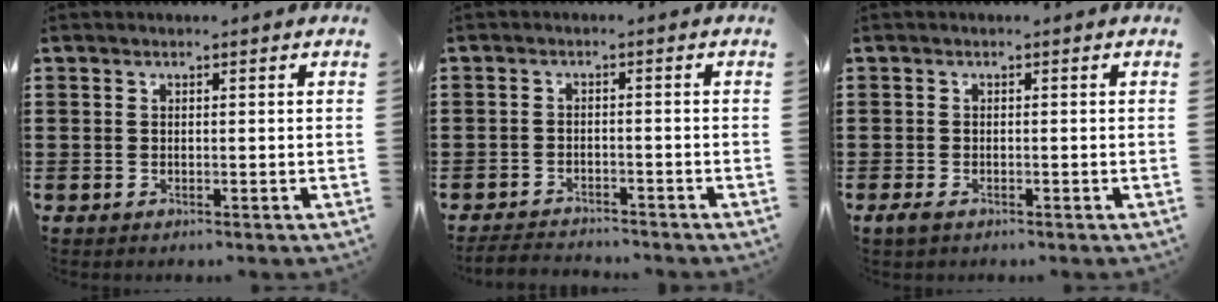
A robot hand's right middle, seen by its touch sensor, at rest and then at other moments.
{"total": 2.8, "force": [-2.8, 0.2, 0.2], "torque": [-0.010, -0.004, -0.059]}
{"total": 1.1, "force": [-0.6, 0.5, 0.8], "torque": [-0.026, -0.008, -0.014]}